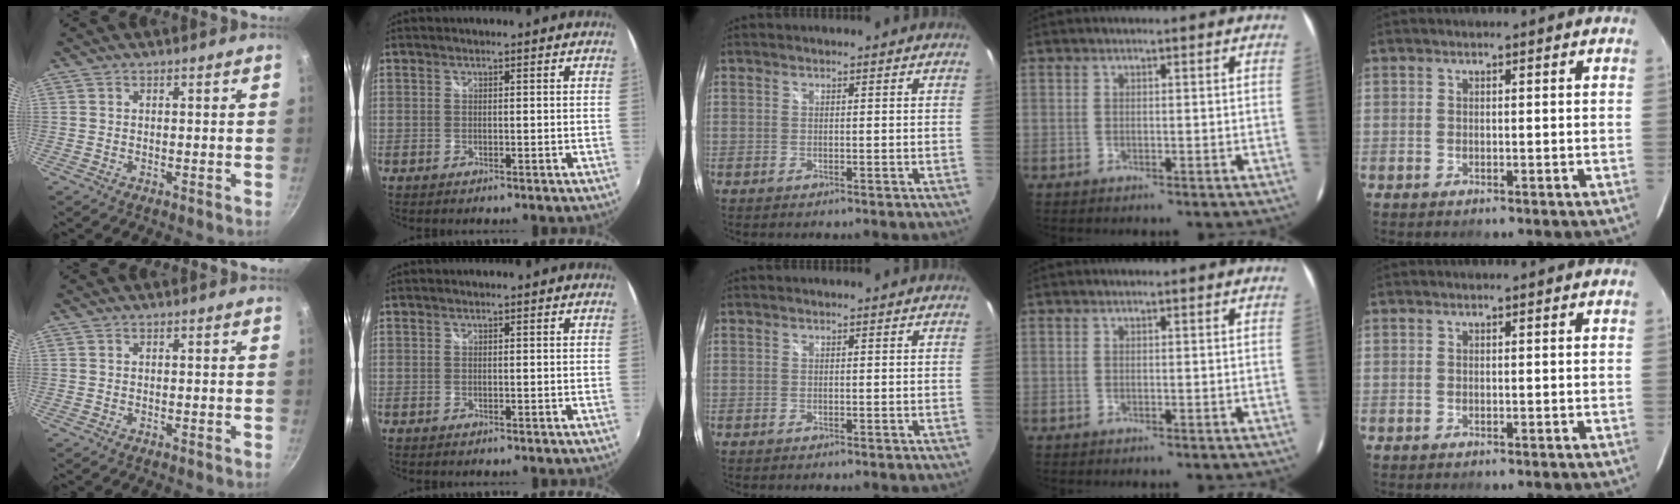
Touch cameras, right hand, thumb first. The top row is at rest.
{}